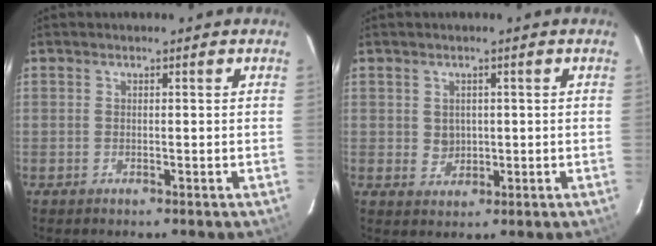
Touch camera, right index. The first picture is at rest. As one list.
[{"total": 2.7, "force": [0.4, 2.5, 0.9], "torque": [-0.013, 0.005, 0.011]}]